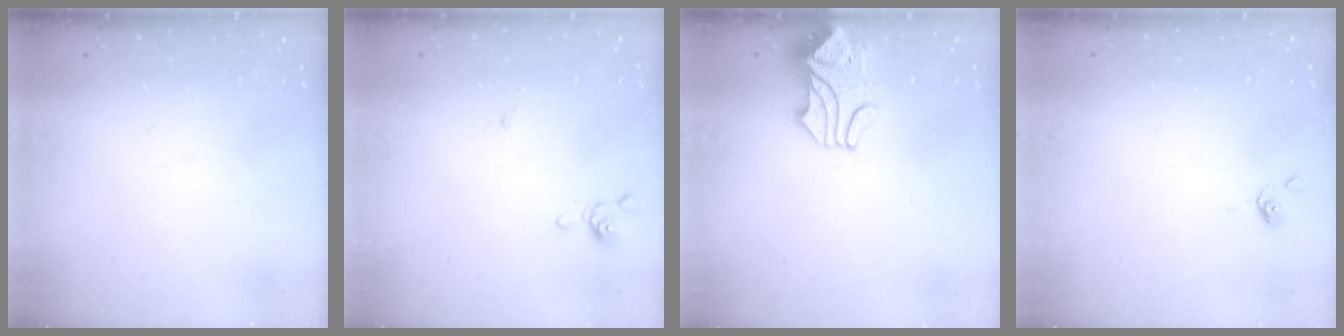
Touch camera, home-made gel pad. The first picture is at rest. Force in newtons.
{"total": 0.0}
{"total": 2.4, "press": 2.1, "slide": 1.2}
{"total": 0.9, "press": 0.8, "slide": 0.2}